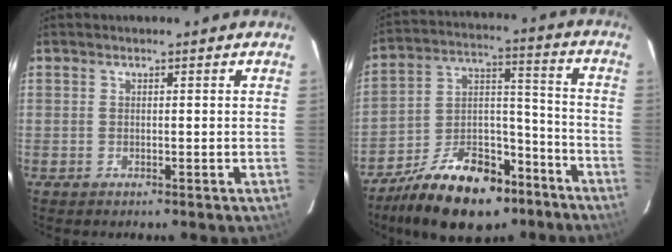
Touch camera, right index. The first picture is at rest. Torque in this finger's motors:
{"motor_torque": [1.22, -0.92, 0.65, 0.08]}